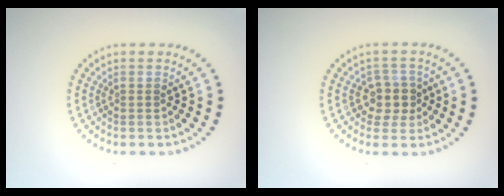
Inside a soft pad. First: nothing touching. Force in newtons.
{"total": 2.7, "press": 2.3, "slide": 1.4}